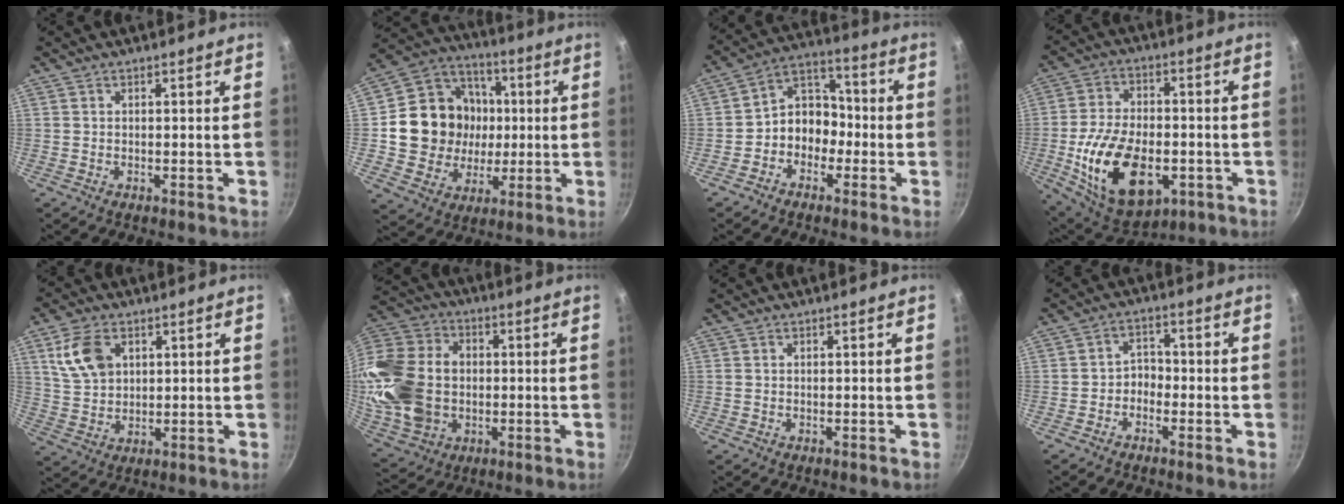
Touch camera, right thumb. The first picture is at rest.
{"total": 18.1, "force": [0.9, 16.3, 8.0], "torque": [-0.115, 0.025, 0.016]}
{"total": 9.2, "force": [-2.8, 7.4, 4.6], "torque": [-0.026, 0.053, -0.064]}
{"total": 20.3, "force": [-5.2, 12.0, 15.6], "torque": [-0.261, 0.014, -0.072]}
{"total": 9.3, "force": [3.5, 6.2, 6.0], "torque": [-0.100, -0.010, 0.073]}
{"total": 22.4, "force": [-0.8, 17.0, 14.5], "torque": [-0.284, 0.022, -0.006]}
{"total": 0.0}
{"total": 3.4, "force": [-1.7, 2.5, 1.6], "torque": [-0.007, 0.027, -0.035]}